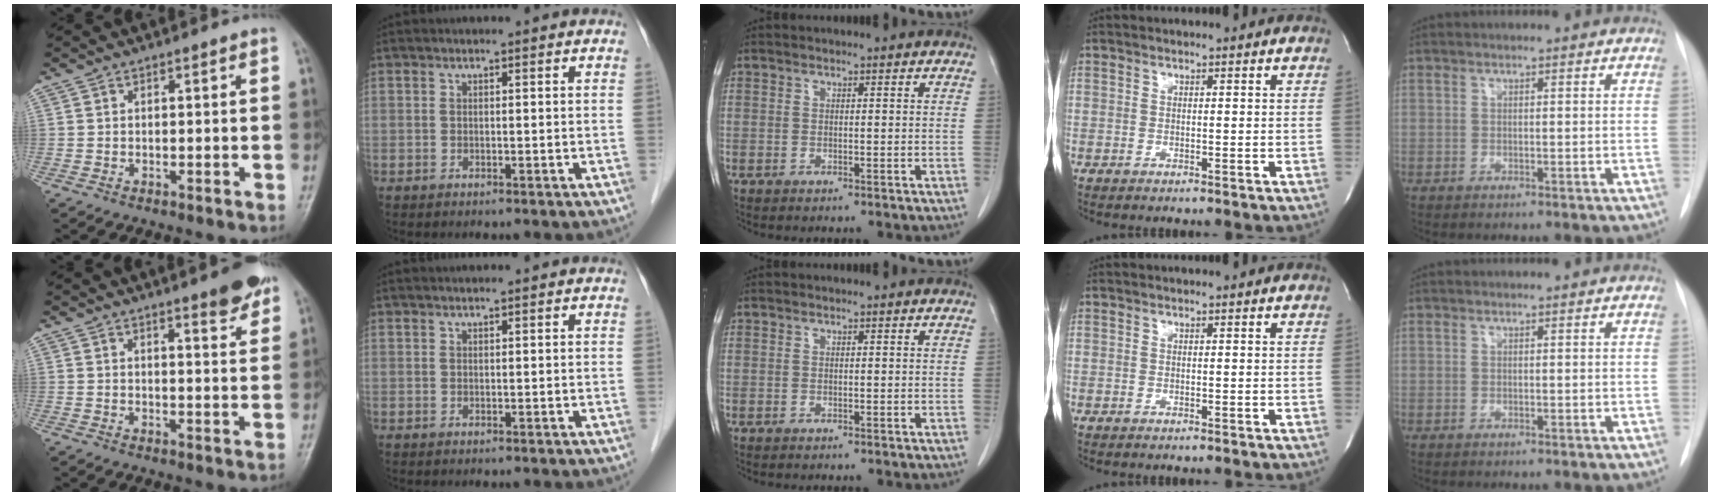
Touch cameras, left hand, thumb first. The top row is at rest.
{"thumb": {"total": 5.4, "force": [3.9, 1.0, 3.7], "torque": [-0.037, -0.024, 0.048]}, "index": {"total": 1.0, "force": [-0.9, -0.5, 0.1], "torque": [0.002, 0.009, -0.011]}}